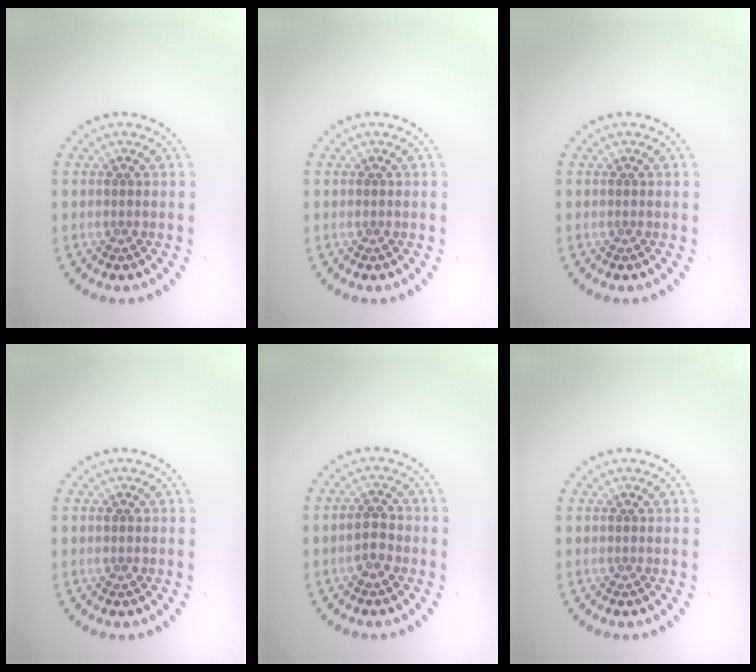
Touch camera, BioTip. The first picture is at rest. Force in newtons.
{"total": 0.0}
{"total": 0.0}
{"total": 0.7, "press": 0.7, "slide": 0.1}
{"total": 2.2, "press": 2.1, "slide": 0.5}
{"total": 0.0}